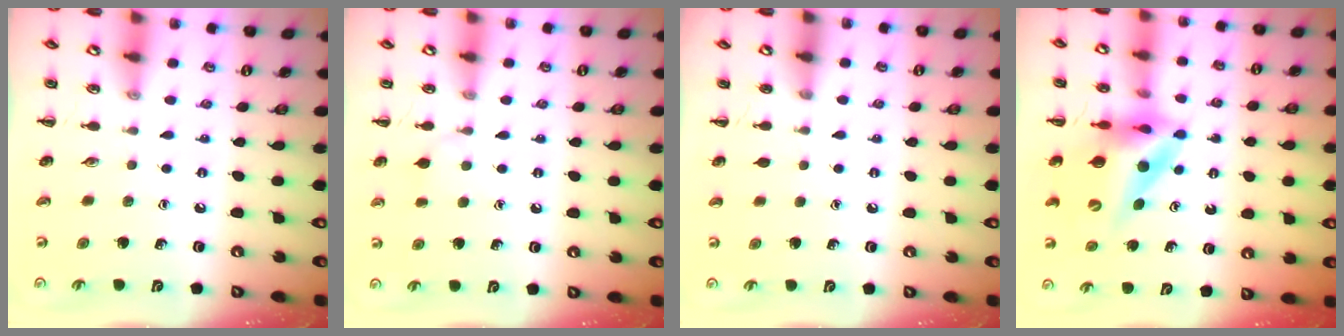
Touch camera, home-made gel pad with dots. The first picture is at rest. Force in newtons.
{"total": 6.2, "press": 5.9, "slide": 1.8}
{"total": 0.0}
{"total": 11.0, "press": 10.5, "slide": 3.4}